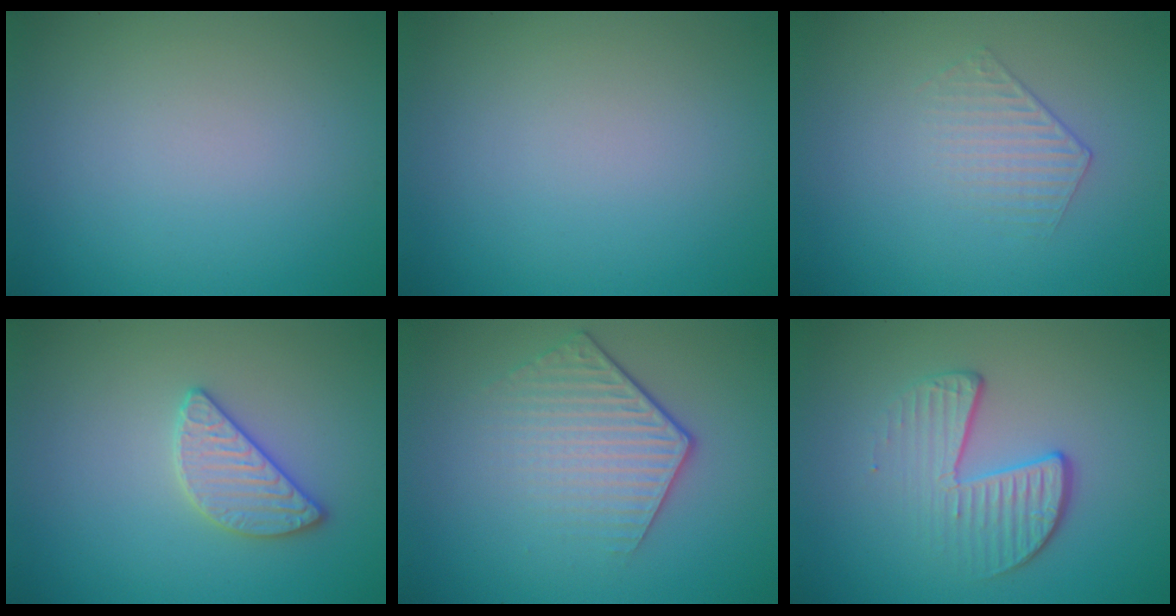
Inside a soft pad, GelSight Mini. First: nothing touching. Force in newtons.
{"total": 0.0}
{"total": 1.3, "press": 0.6, "slide": 1.2}
{"total": 2.6, "press": 2.6, "slide": 0.4}
{"total": 4.4, "press": 3.1, "slide": 3.1}
{"total": 3.9, "press": 2.7, "slide": 2.8}